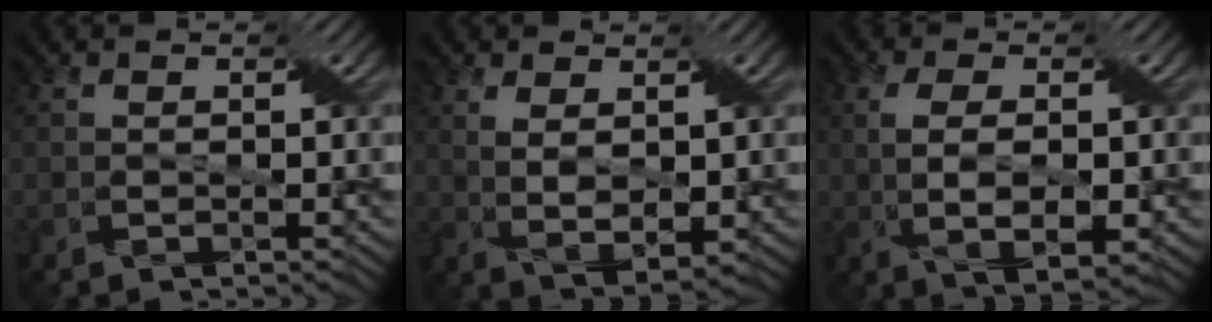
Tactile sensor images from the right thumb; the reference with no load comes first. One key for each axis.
{"total": 3.5, "fx": 1.5, "fy": 1.5, "fz": 2.8, "tx": -0.070, "ty": -0.004, "tz": 0.029}
{"total": 5.4, "fx": -0.2, "fy": 2.3, "fz": 4.8, "tx": -0.105, "ty": -0.007, "tz": 0.005}